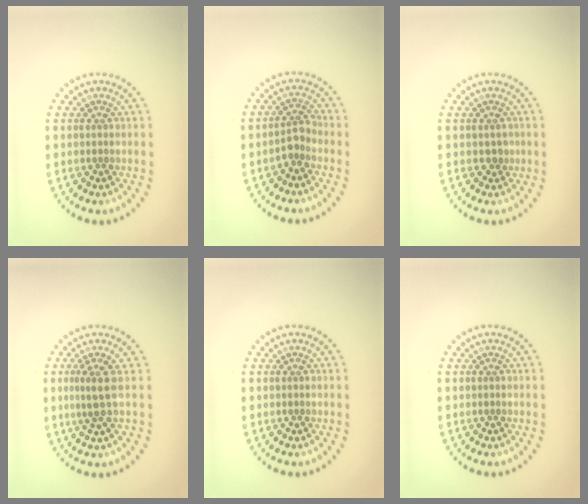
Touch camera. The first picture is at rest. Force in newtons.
{"total": 1.9, "press": 1.4, "slide": 1.2}
{"total": 0.9, "press": 0.7, "slide": 0.5}
{"total": 2.3, "press": 1.5, "slide": 1.7}
{"total": 0.0}
{"total": 0.0}